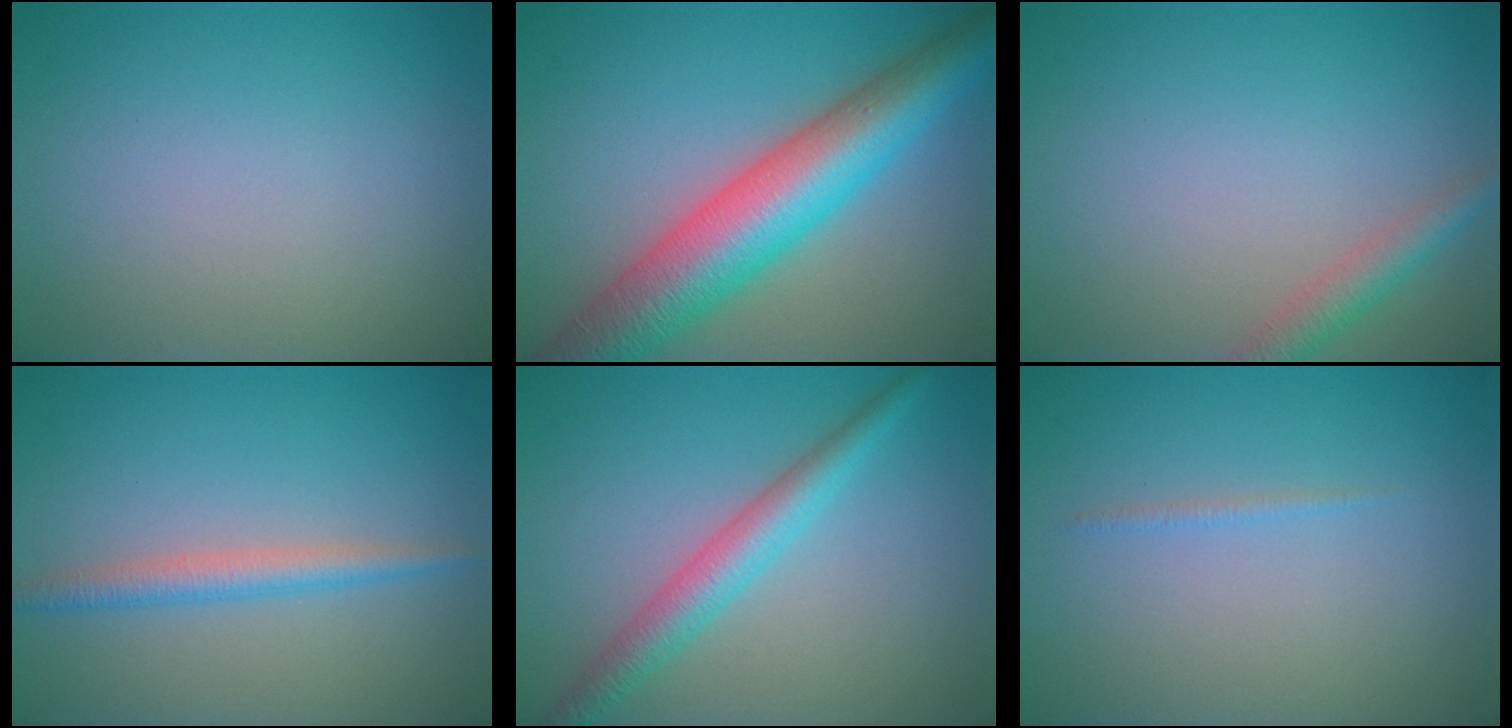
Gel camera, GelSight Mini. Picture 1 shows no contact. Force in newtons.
{"total": 10.3, "press": 10.3, "slide": 0.1}
{"total": 2.4, "press": 2.4, "slide": 0.1}
{"total": 2.3, "press": 2.3, "slide": 0.1}
{"total": 3.6, "press": 3.6, "slide": 0.0}
{"total": 0.6, "press": 0.6, "slide": 0.1}